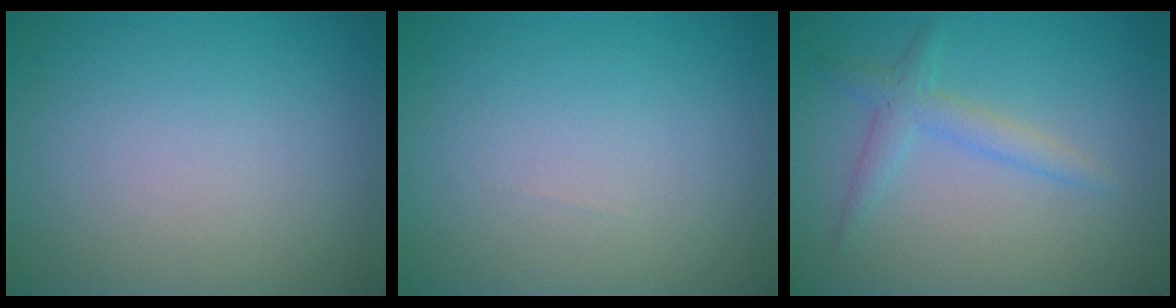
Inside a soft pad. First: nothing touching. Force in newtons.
{"total": 0.0}
{"total": 2.2, "press": 2.2, "slide": 0.1}